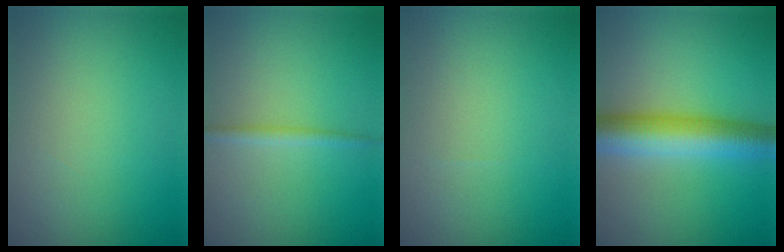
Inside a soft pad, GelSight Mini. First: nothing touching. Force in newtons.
{"total": 1.2, "press": 1.2, "slide": 0.0}
{"total": 0.0}
{"total": 7.0, "press": 7.0, "slide": 0.1}